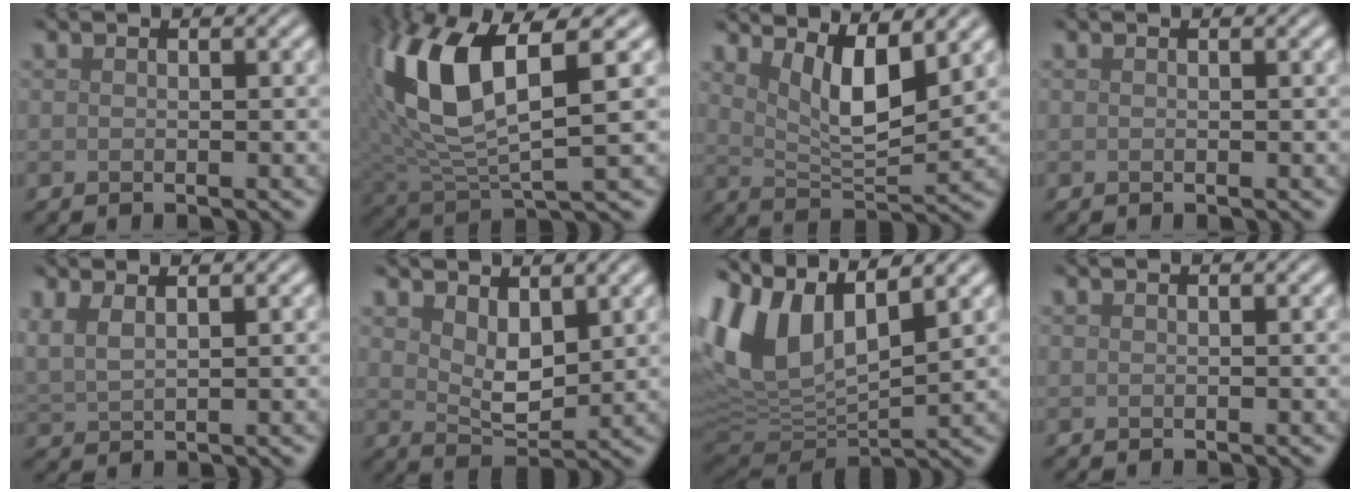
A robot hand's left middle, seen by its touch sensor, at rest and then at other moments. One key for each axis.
{"total": 10.4, "fx": 2.8, "fy": 4.1, "fz": 9.1, "tx": -0.201, "ty": 0.003, "tz": 0.052}
{"total": 5.7, "fx": 2.7, "fy": 1.7, "fz": 4.6, "tx": -0.085, "ty": -0.012, "tz": 0.054}
{"total": 0.0}
{"total": 2.9, "fx": 1.7, "fy": 1.1, "fz": 2.0, "tx": -0.048, "ty": 0.005, "tz": 0.038}
{"total": 3.5, "fx": 1.7, "fy": 1.7, "fz": 2.5, "tx": -0.051, "ty": -0.009, "tz": 0.035}
{"total": 10.0, "fx": 4.4, "fy": 5.1, "fz": 7.4, "tx": -0.175, "ty": 0.009, "tz": 0.083}
{"total": 0.0}